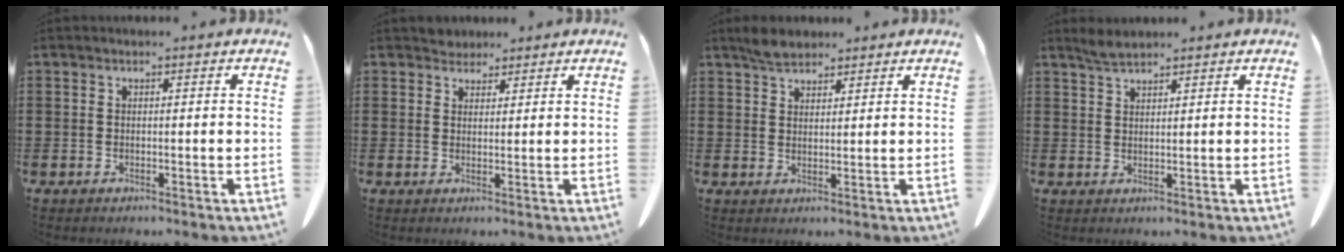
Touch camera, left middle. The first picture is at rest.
{"total": 2.3, "force": [2.3, 0.5, -0.1], "torque": [-0.002, 0.003, 0.046]}
{"total": 3.2, "force": [2.9, 1.0, 1.0], "torque": [-0.024, 0.005, 0.056]}
{"total": 2.2, "force": [2.0, 0.1, 0.8], "torque": [-0.019, 0.002, 0.038]}